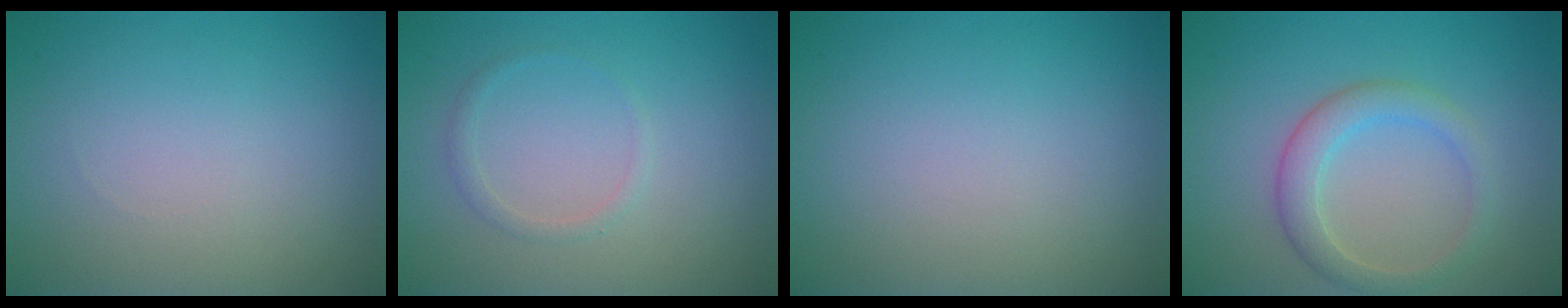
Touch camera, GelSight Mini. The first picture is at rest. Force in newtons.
{"total": 1.0, "press": 1.0, "slide": 0.1}
{"total": 0.0}
{"total": 3.0, "press": 3.0, "slide": 0.0}